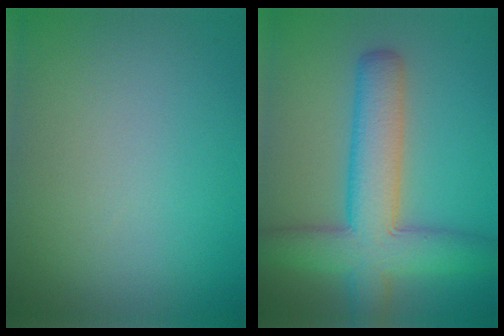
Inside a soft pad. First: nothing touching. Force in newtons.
{"total": 7.8, "press": 7.8, "slide": 0.4}